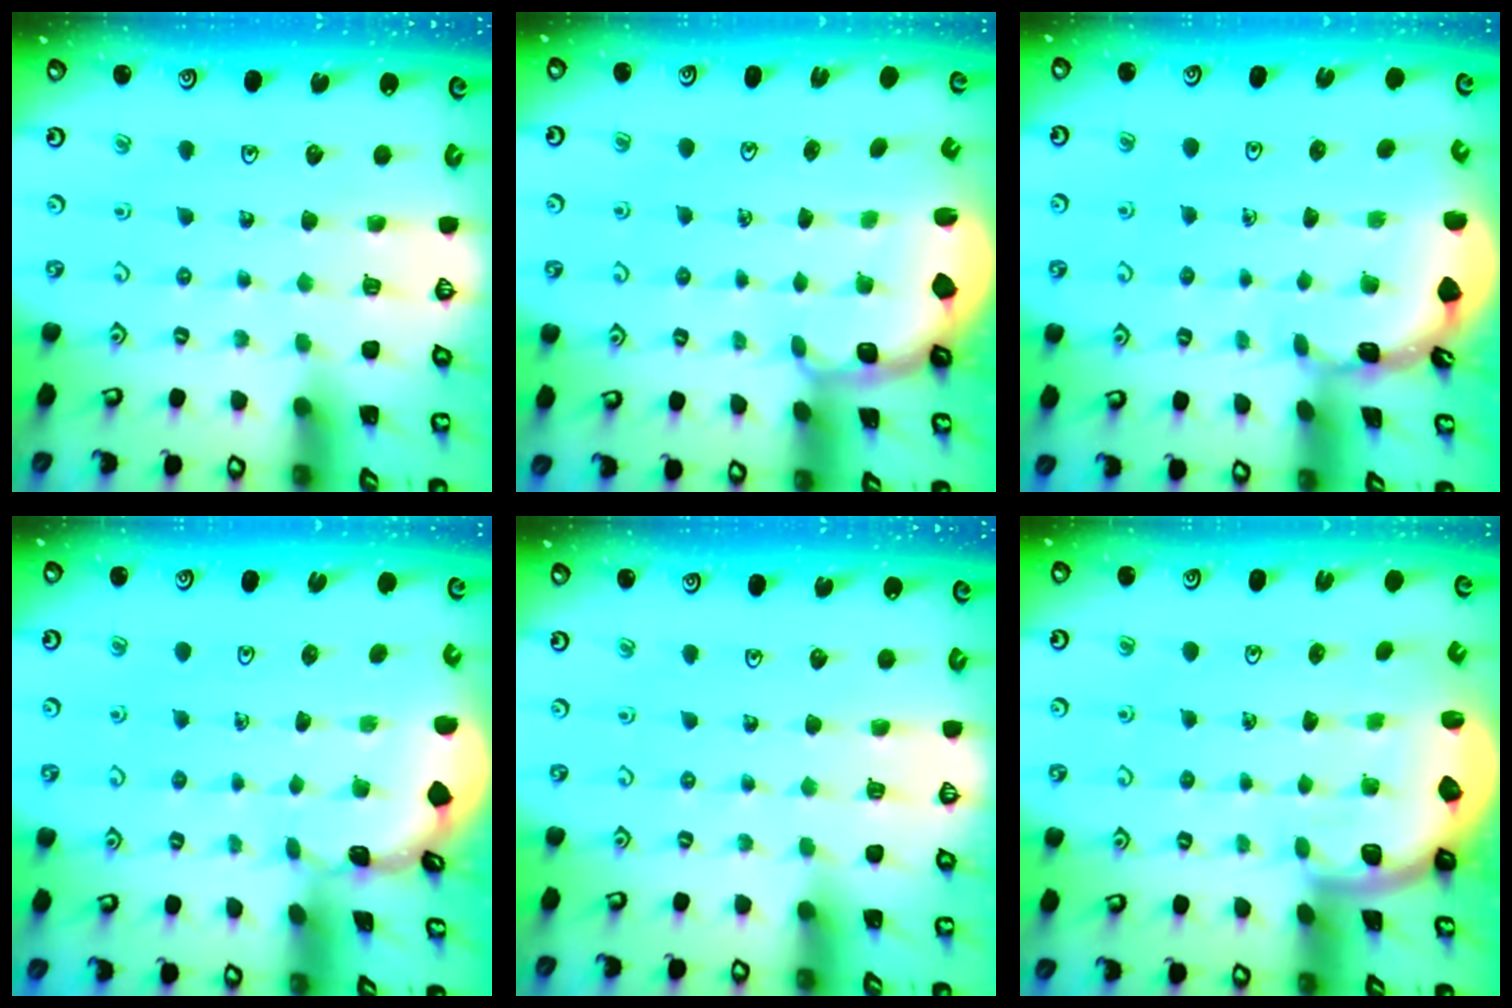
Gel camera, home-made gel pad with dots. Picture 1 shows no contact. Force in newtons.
{"total": 2.1, "press": 1.4, "slide": 1.6}
{"total": 1.8, "press": 1.8, "slide": 0.1}
{"total": 0.0}
{"total": 0.0}
{"total": 2.0, "press": 2.0, "slide": 0.5}